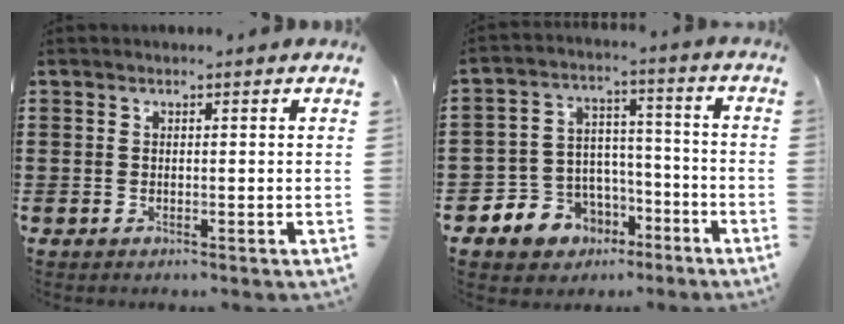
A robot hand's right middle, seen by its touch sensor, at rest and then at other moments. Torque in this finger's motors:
{"motor_torque": [2.14, 0.00, 0.18, 0.03]}